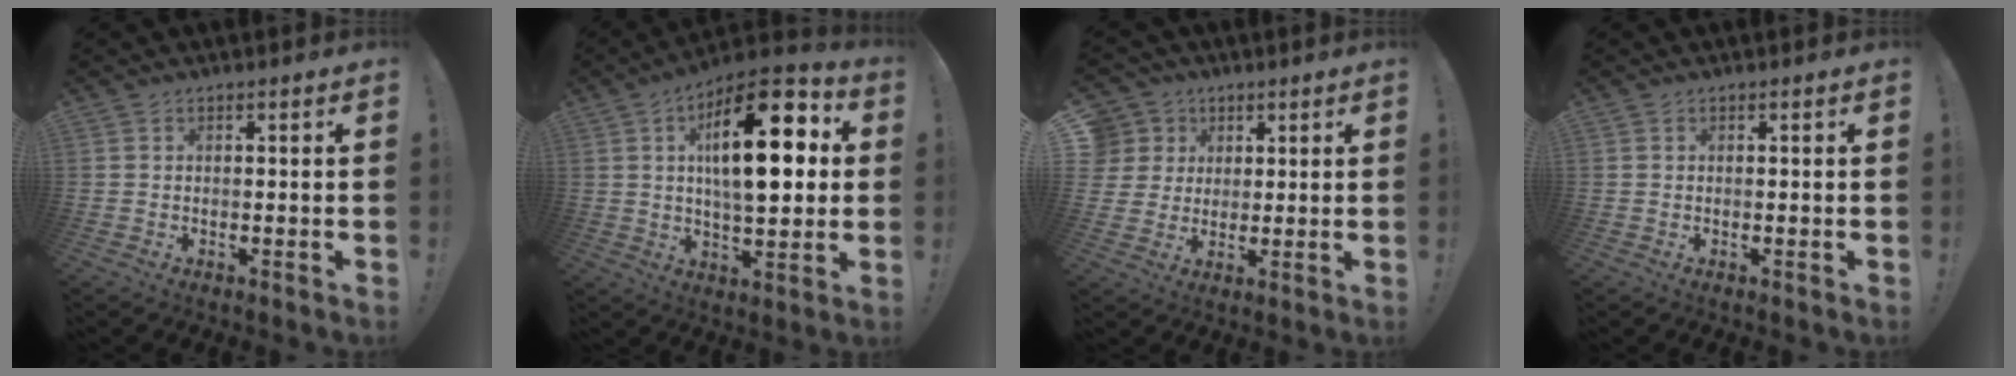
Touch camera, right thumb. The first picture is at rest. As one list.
[{"total": 22.1, "force": [5.2, 9.3, 19.4], "torque": [-0.299, -0.006, 0.074]}, {"total": 7.9, "force": [2.5, 7.3, 1.5], "torque": [-0.024, -0.010, 0.057]}, {"total": 0.0}]